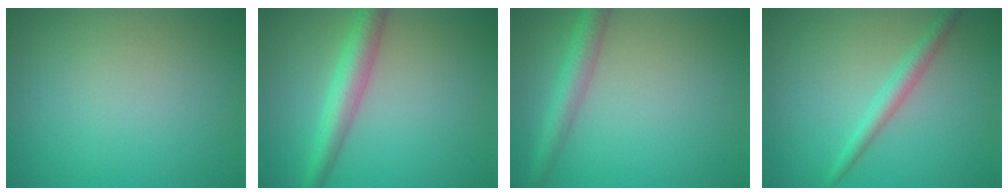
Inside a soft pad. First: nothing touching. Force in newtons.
{"total": 3.9, "press": 3.9, "slide": 0.2}
{"total": 3.2, "press": 3.1, "slide": 0.2}
{"total": 1.5, "press": 1.5, "slide": 0.1}